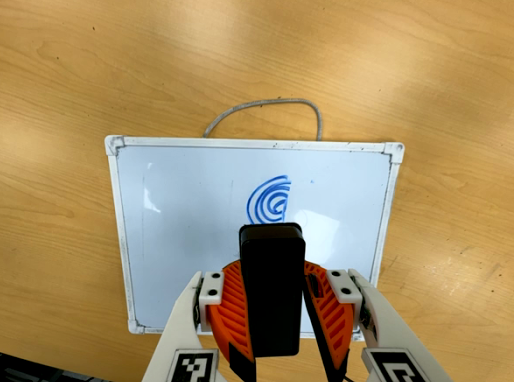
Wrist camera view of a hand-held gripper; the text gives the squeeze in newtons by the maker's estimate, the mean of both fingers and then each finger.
{"total": 8.9, "left": 9.3, "right": 8.6}